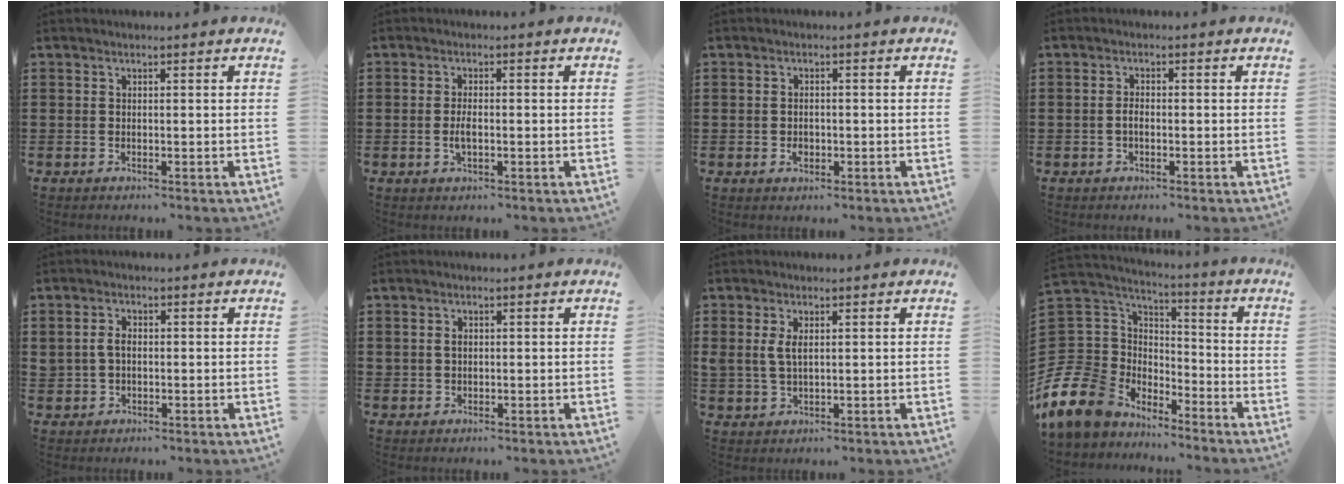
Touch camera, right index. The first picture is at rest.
{"total": 2.5, "force": [-0.5, 1.0, 2.2], "torque": [-0.049, -0.002, -0.012]}
{"total": 1.7, "force": [-0.5, 1.0, 1.4], "torque": [-0.028, 0.001, -0.009]}
{"total": 1.5, "force": [-0.5, 0.7, 1.2], "torque": [-0.032, 0.000, -0.013]}
{"total": 2.4, "force": [0.1, 1.7, 1.7], "torque": [-0.044, 0.005, -0.002]}
{"total": 1.2, "force": [0.3, 0.9, 0.7], "torque": [-0.017, 0.006, 0.005]}
{"total": 3.0, "force": [0.9, 1.5, 2.4], "torque": [-0.060, 0.004, 0.013]}
{"total": 11.0, "force": [-7.3, 8.1, 1.9], "torque": [-0.107, -0.012, -0.146]}